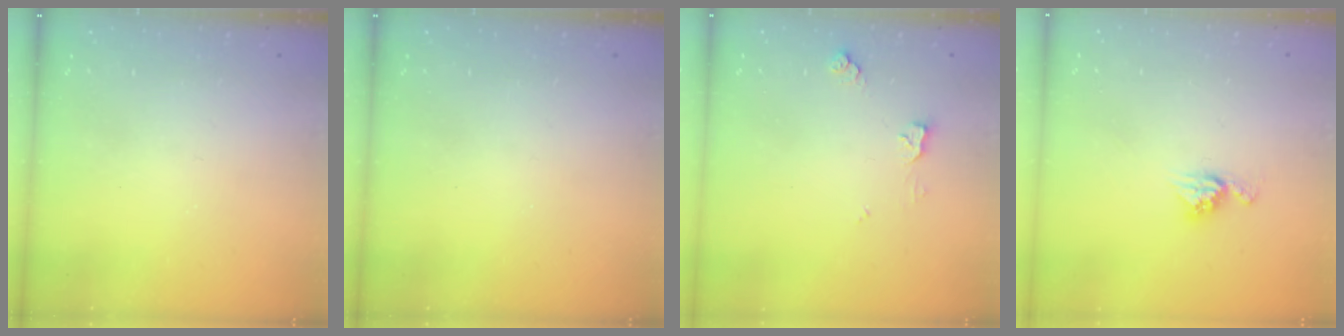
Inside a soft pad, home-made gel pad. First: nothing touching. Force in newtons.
{"total": 0.0}
{"total": 5.7, "press": 5.6, "slide": 0.9}
{"total": 7.1, "press": 7.1, "slide": 0.3}